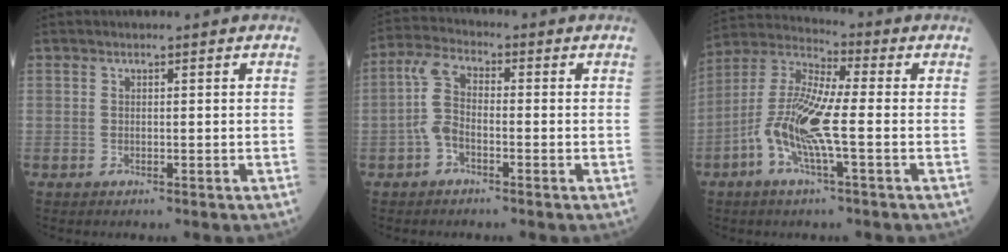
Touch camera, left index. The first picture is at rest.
{"total": 4.8, "force": [-1.1, 2.4, 4.0], "torque": [-0.092, 0.011, -0.028]}
{"total": 11.5, "force": [-2.5, 1.4, 11.1], "torque": [-0.237, 0.012, -0.054]}